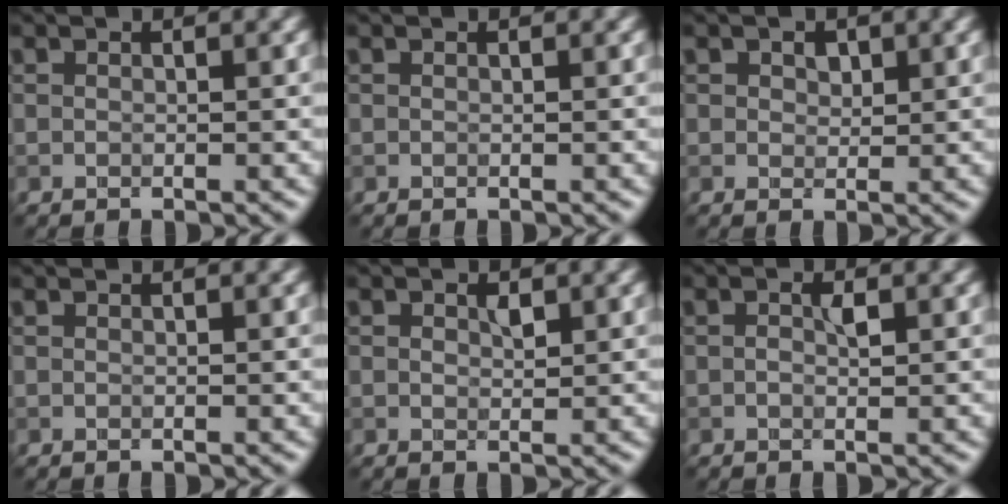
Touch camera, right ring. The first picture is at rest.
{"total": 0.0}
{"total": 1.3, "force": [0.6, 1.0, 0.6], "torque": [-0.010, 0.001, 0.005]}
{"total": 0.0}
{"total": 1.2, "force": [0.4, 0.7, 0.9], "torque": [-0.014, 0.002, 0.007]}
{"total": 1.1, "force": [0.2, 0.4, 1.0], "torque": [-0.020, 0.003, 0.001]}